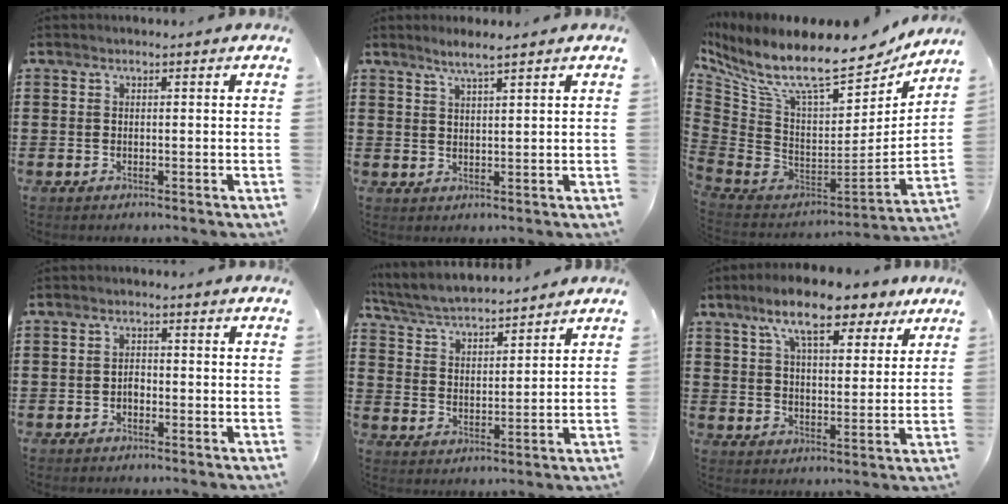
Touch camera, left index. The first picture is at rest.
{"total": 2.2, "force": [1.8, 0.0, 1.3], "torque": [-0.028, 0.001, 0.032]}
{"total": 12.6, "force": [8.6, 3.3, 8.6], "torque": [-0.189, -0.067, 0.143]}
{"total": 1.4, "force": [-0.6, 0.8, 1.0], "torque": [-0.022, 0.002, -0.012]}
{"total": 5.2, "force": [5.0, 0.3, 1.2], "torque": [-0.047, -0.027, 0.086]}
{"total": 10.8, "force": [7.8, 3.2, 6.7], "torque": [-0.129, -0.013, 0.136]}